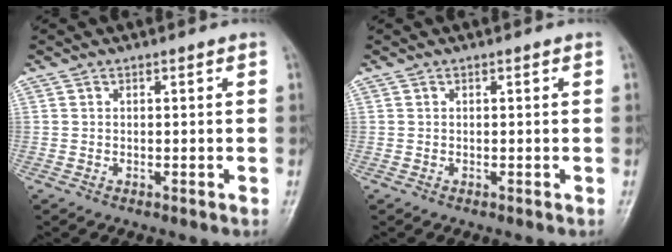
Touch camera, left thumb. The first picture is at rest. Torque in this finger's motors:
{"motor_torque": [-0.05, 0.05, -0.02, 0.01, 0.00]}